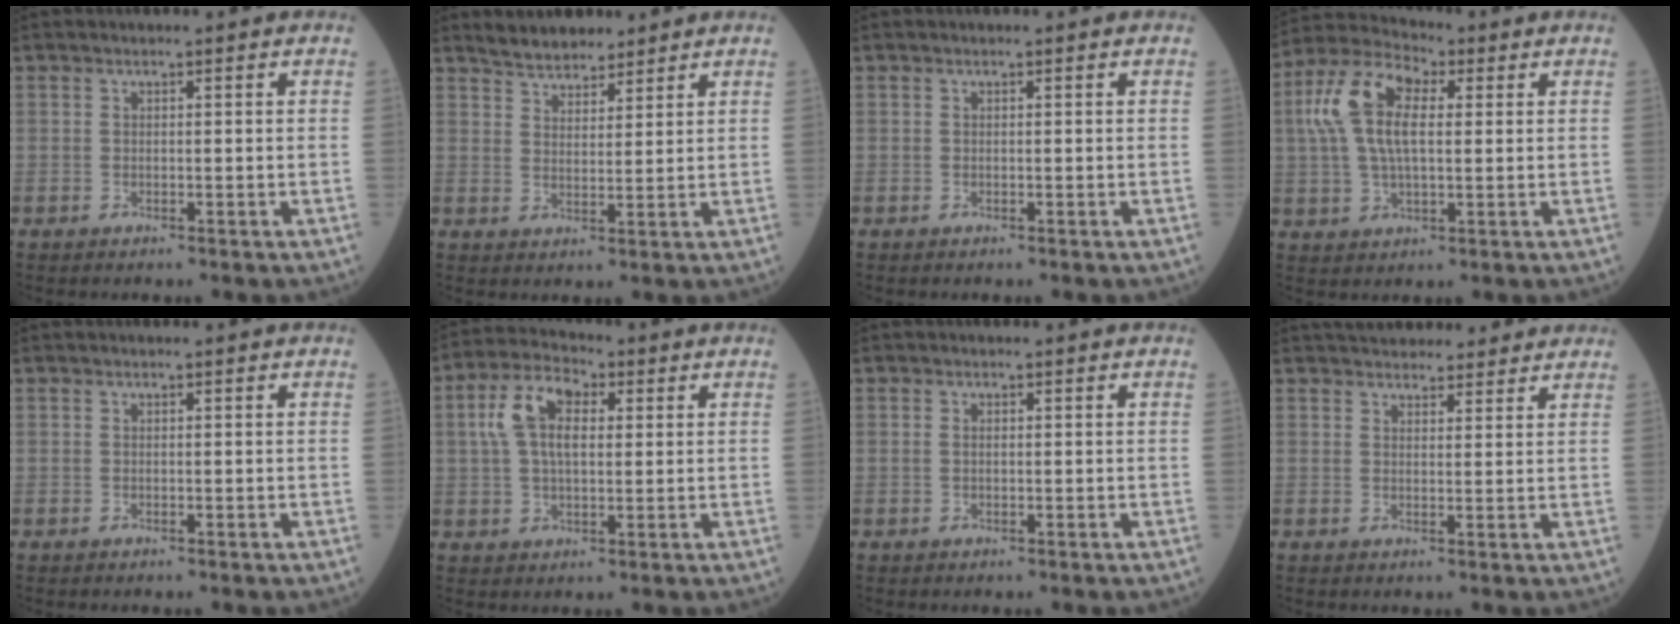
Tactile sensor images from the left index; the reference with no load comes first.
{"total": 5.2, "force": [4.6, 1.9, 1.3], "torque": [-0.028, 0.014, 0.086]}
{"total": 0.0}
{"total": 10.9, "force": [2.1, 4.7, 9.7], "torque": [-0.225, 0.029, 0.036]}
{"total": 0.0}
{"total": 8.2, "force": [1.8, 4.1, 6.9], "torque": [-0.154, 0.023, 0.030]}
{"total": 0.7, "force": [-0.2, 0.4, 0.5], "torque": [-0.016, 0.000, -0.003]}
{"total": 11.2, "force": [10.0, 3.4, 3.7], "torque": [-0.040, 0.028, 0.132]}